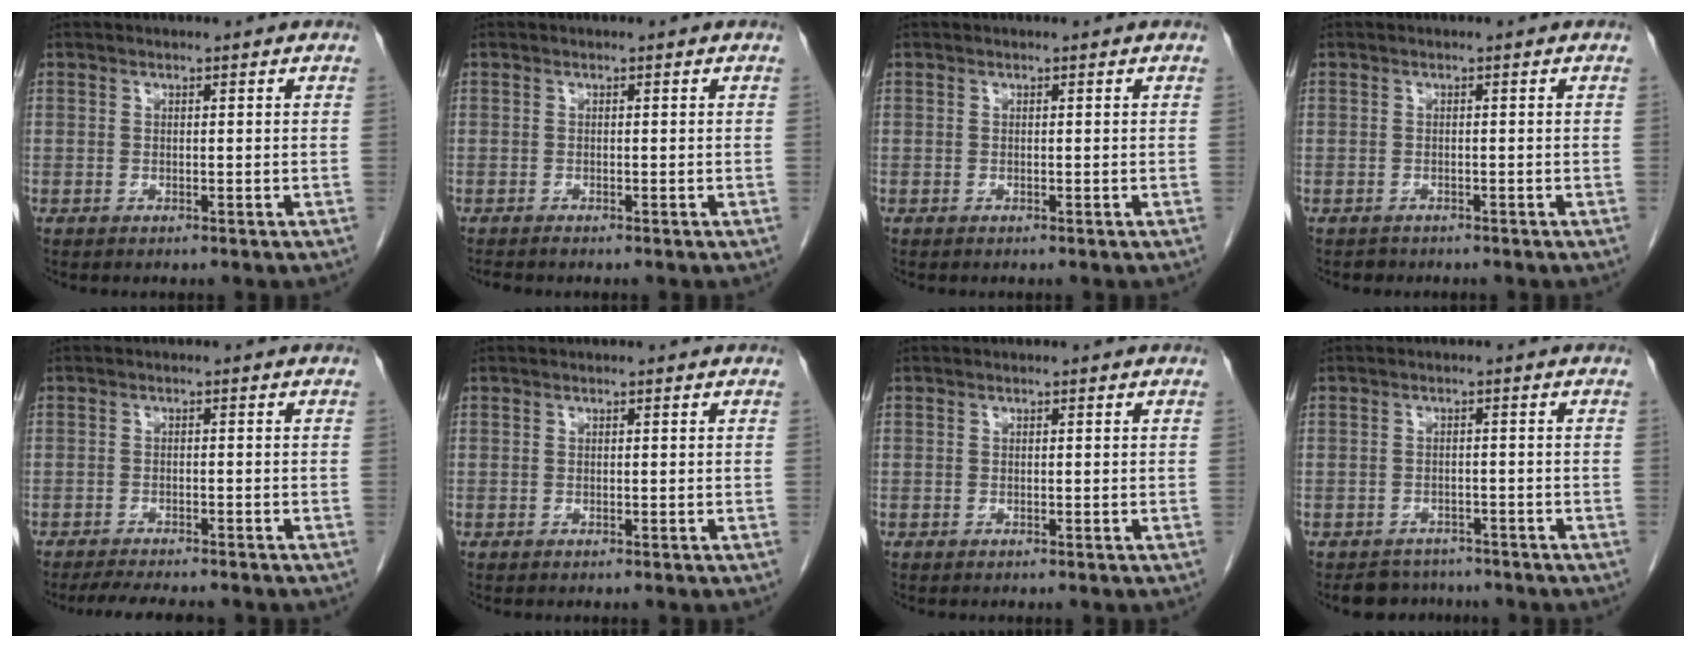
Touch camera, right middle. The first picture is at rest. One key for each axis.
{"total": 0.8, "fx": -0.7, "fy": -0.1, "fz": 0.3, "tx": -0.009, "ty": -0.002, "tz": -0.014}
{"total": 0.0}
{"total": 0.9, "fx": -0.7, "fy": 0.4, "fz": -0.1, "tx": -0.009, "ty": -0.001, "tz": -0.013}
{"total": 6.7, "fx": -5.9, "fy": 0.9, "fz": 3.0, "tx": -0.045, "ty": -0.014, "tz": -0.088}
{"total": 0.0}
{"total": 0.0}
{"total": 3.9, "fx": -3.5, "fy": 1.7, "fz": -0.3, "tx": 0.004, "ty": 0.002, "tz": -0.052}